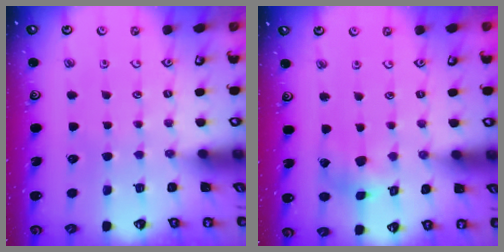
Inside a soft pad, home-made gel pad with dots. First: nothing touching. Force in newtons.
{"total": 4.1, "press": 4.1, "slide": 0.5}